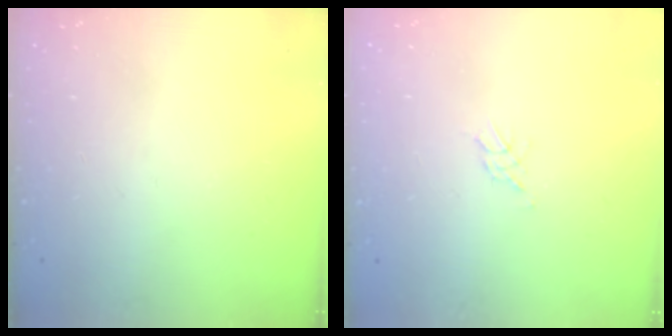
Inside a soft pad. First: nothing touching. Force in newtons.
{"total": 1.4, "press": 1.4, "slide": 0.2}